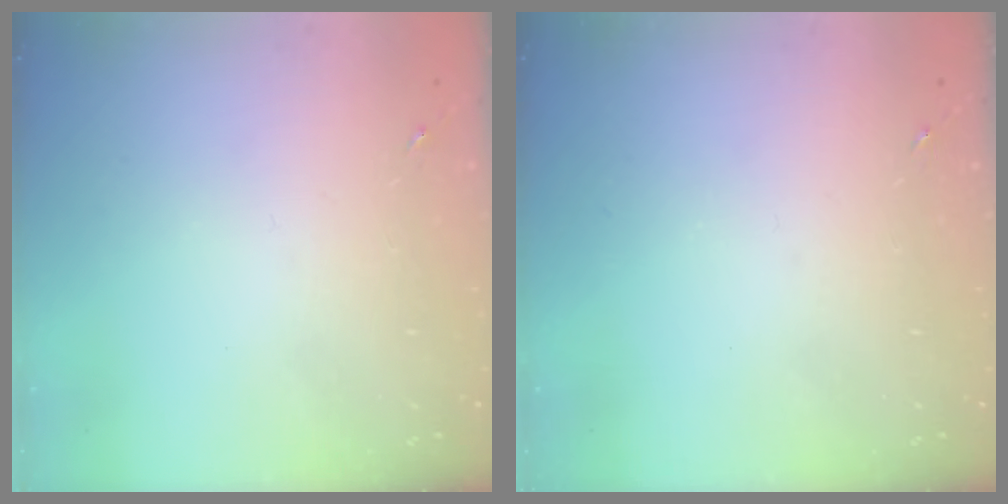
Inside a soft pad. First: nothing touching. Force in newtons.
{"total": 0.0}